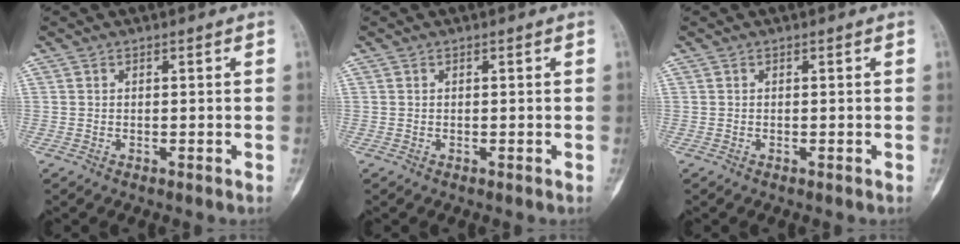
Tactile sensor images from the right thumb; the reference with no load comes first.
{"total": 0.0}
{"total": 0.0}